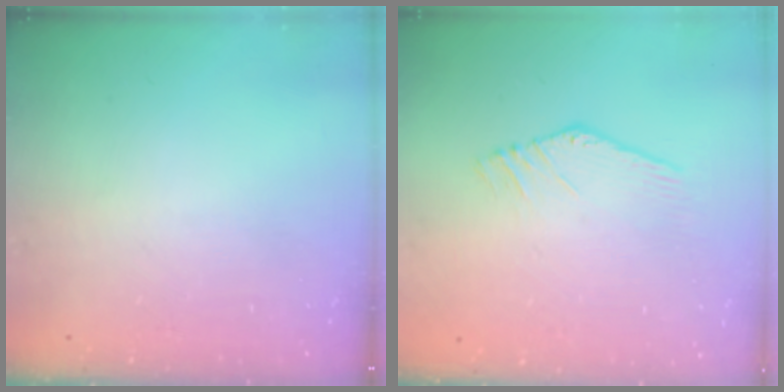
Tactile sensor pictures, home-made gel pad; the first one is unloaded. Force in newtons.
{"total": 2.0, "press": 2.0, "slide": 0.2}